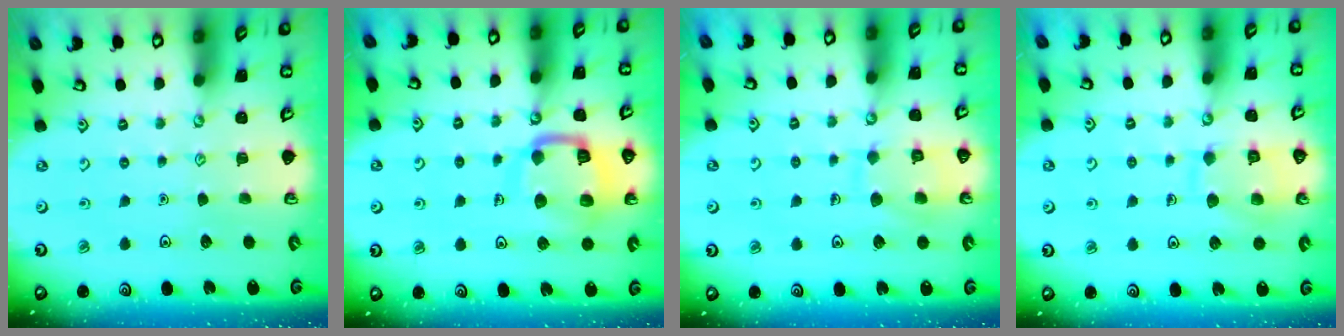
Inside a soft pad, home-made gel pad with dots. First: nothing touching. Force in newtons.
{"total": 14.7, "press": 14.6, "slide": 1.6}
{"total": 10.3, "press": 10.2, "slide": 0.9}
{"total": 10.6, "press": 10.6, "slide": 0.9}